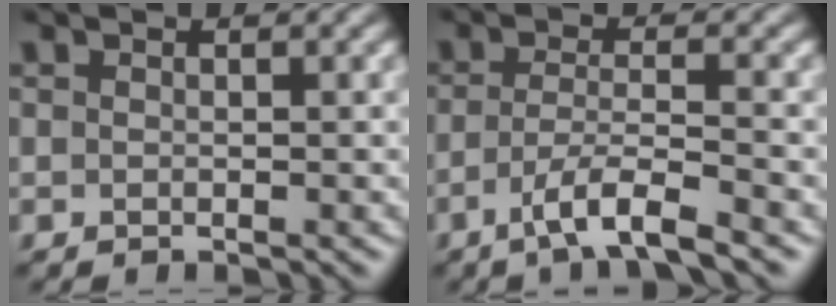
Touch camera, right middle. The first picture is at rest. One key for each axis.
{"total": 4.3, "fx": -2.4, "fy": 0.6, "fz": 3.4, "tx": -0.065, "ty": 0.002, "tz": -0.051}